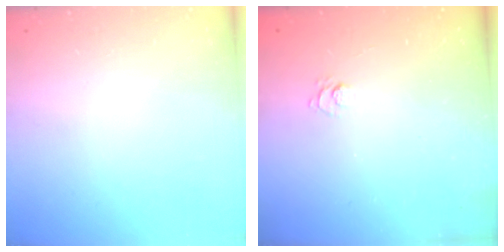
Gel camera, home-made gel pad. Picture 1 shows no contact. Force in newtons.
{"total": 2.8, "press": 2.5, "slide": 1.3}